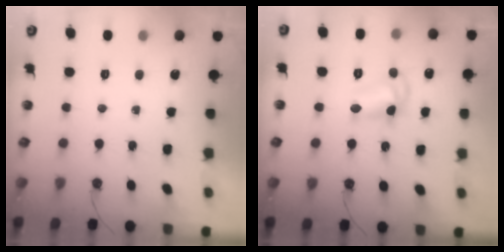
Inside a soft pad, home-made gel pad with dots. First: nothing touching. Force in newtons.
{"total": 10.5, "press": 10.4, "slide": 0.7}